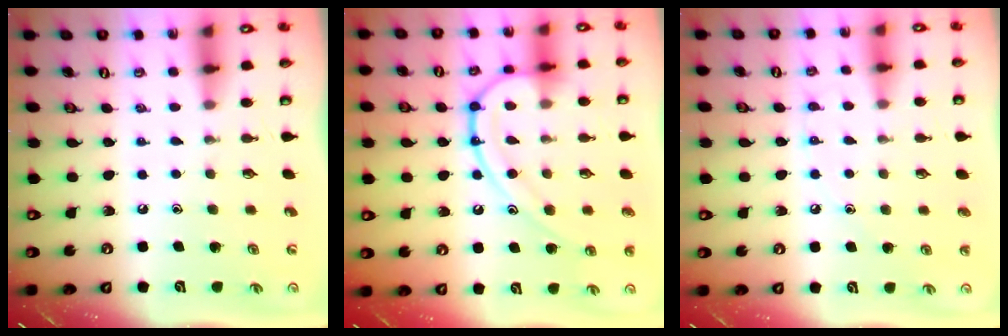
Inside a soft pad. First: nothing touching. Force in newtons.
{"total": 14.0, "press": 13.9, "slide": 1.5}
{"total": 5.1, "press": 5.1, "slide": 0.4}